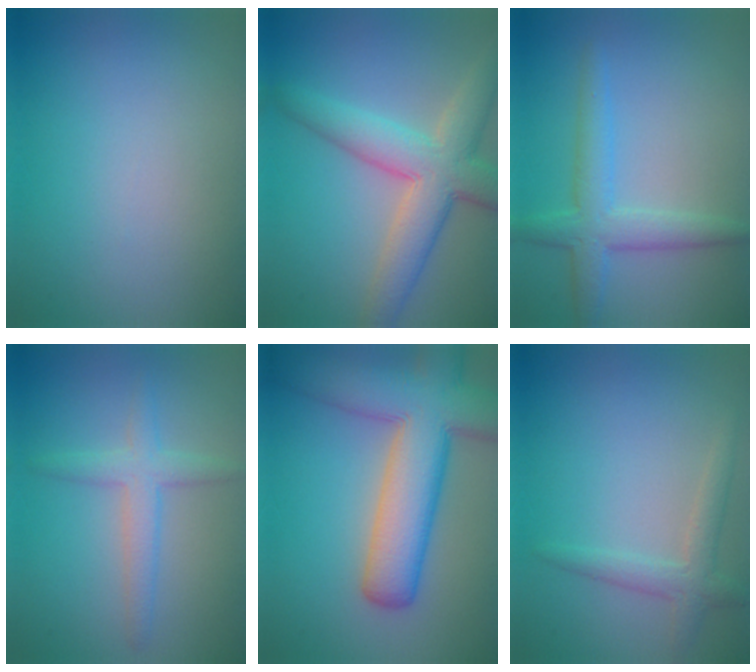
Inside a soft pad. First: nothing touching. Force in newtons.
{"total": 6.9, "press": 6.9, "slide": 0.4}
{"total": 3.6, "press": 3.6, "slide": 0.1}
{"total": 2.7, "press": 2.7, "slide": 0.2}
{"total": 10.5, "press": 10.4, "slide": 0.6}
{"total": 2.3, "press": 2.3, "slide": 0.1}